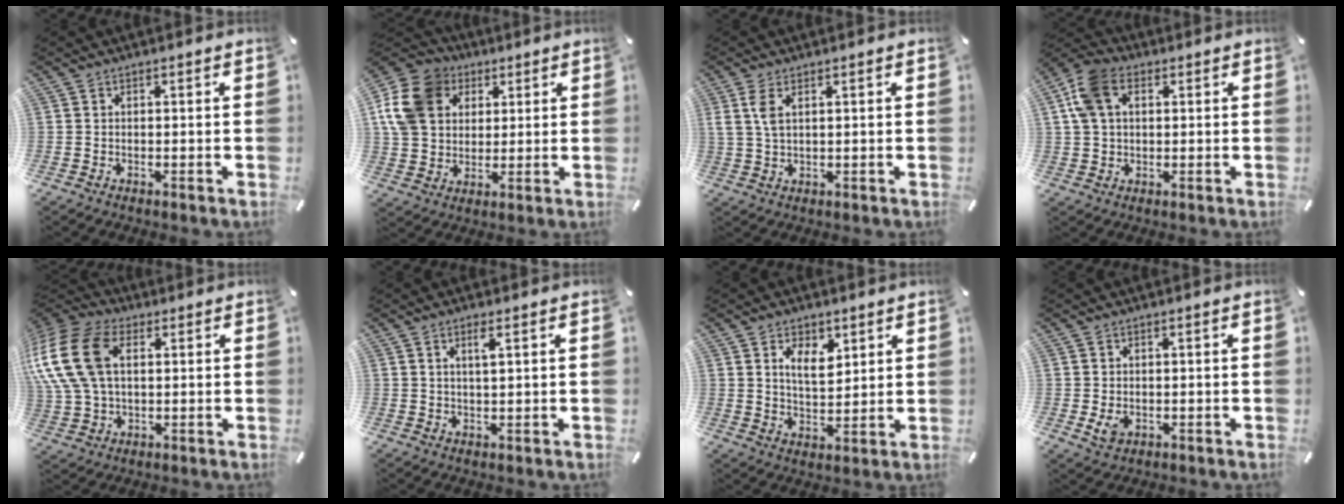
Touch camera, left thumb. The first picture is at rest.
{"total": 13.6, "force": [4.1, 11.6, 5.8], "torque": [-0.147, -0.006, 0.078]}
{"total": 4.0, "force": [1.5, 1.3, 3.4], "torque": [-0.088, -0.003, 0.021]}
{"total": 10.0, "force": [3.2, 7.2, 6.1], "torque": [-0.144, 0.014, 0.064]}
{"total": 19.0, "force": [4.6, 13.0, 13.0], "torque": [-0.309, -0.001, 0.081]}
{"total": 2.7, "force": [1.4, 0.4, 2.3], "torque": [-0.050, 0.001, 0.022]}
{"total": 7.0, "force": [3.8, 4.2, 4.2], "torque": [-0.066, -0.012, 0.063]}
{"total": 2.8, "force": [-0.5, 2.3, 1.7], "torque": [-0.026, -0.002, -0.009]}